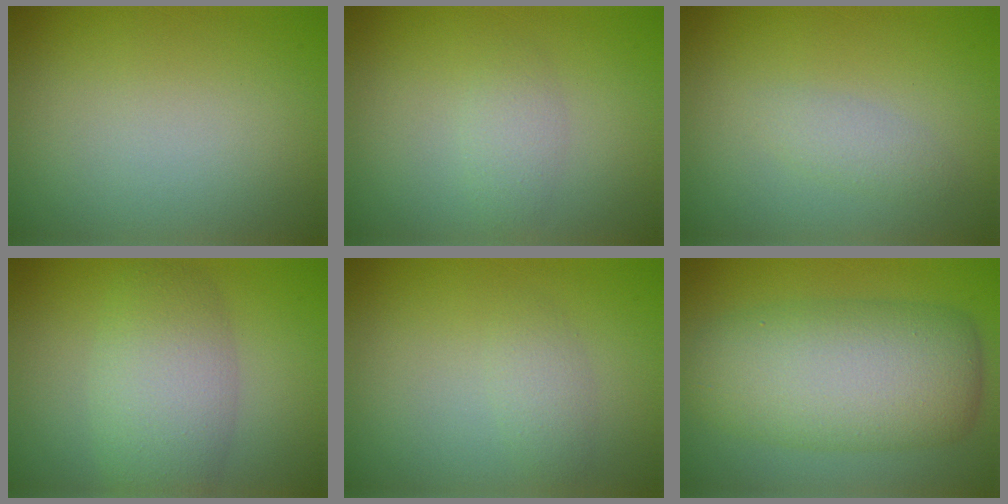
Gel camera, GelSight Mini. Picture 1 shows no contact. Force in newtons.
{"total": 1.5, "press": 1.5, "slide": 0.0}
{"total": 1.3, "press": 1.3, "slide": 0.1}
{"total": 5.5, "press": 5.5, "slide": 0.4}
{"total": 1.5, "press": 1.5, "slide": 0.1}
{"total": 9.4, "press": 9.4, "slide": 0.5}